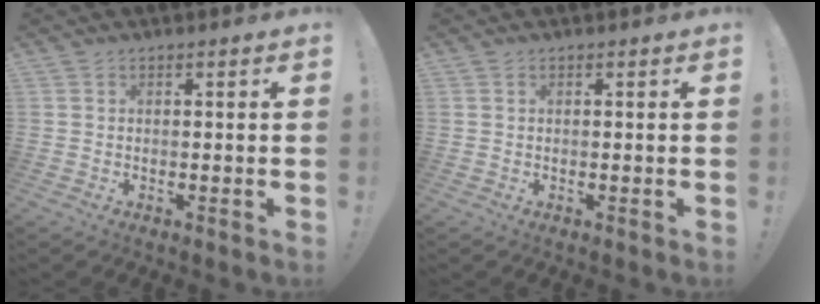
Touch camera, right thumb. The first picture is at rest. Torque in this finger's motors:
{"motor_torque": [0.07, -0.08, -0.01, 0.14, 0.04]}